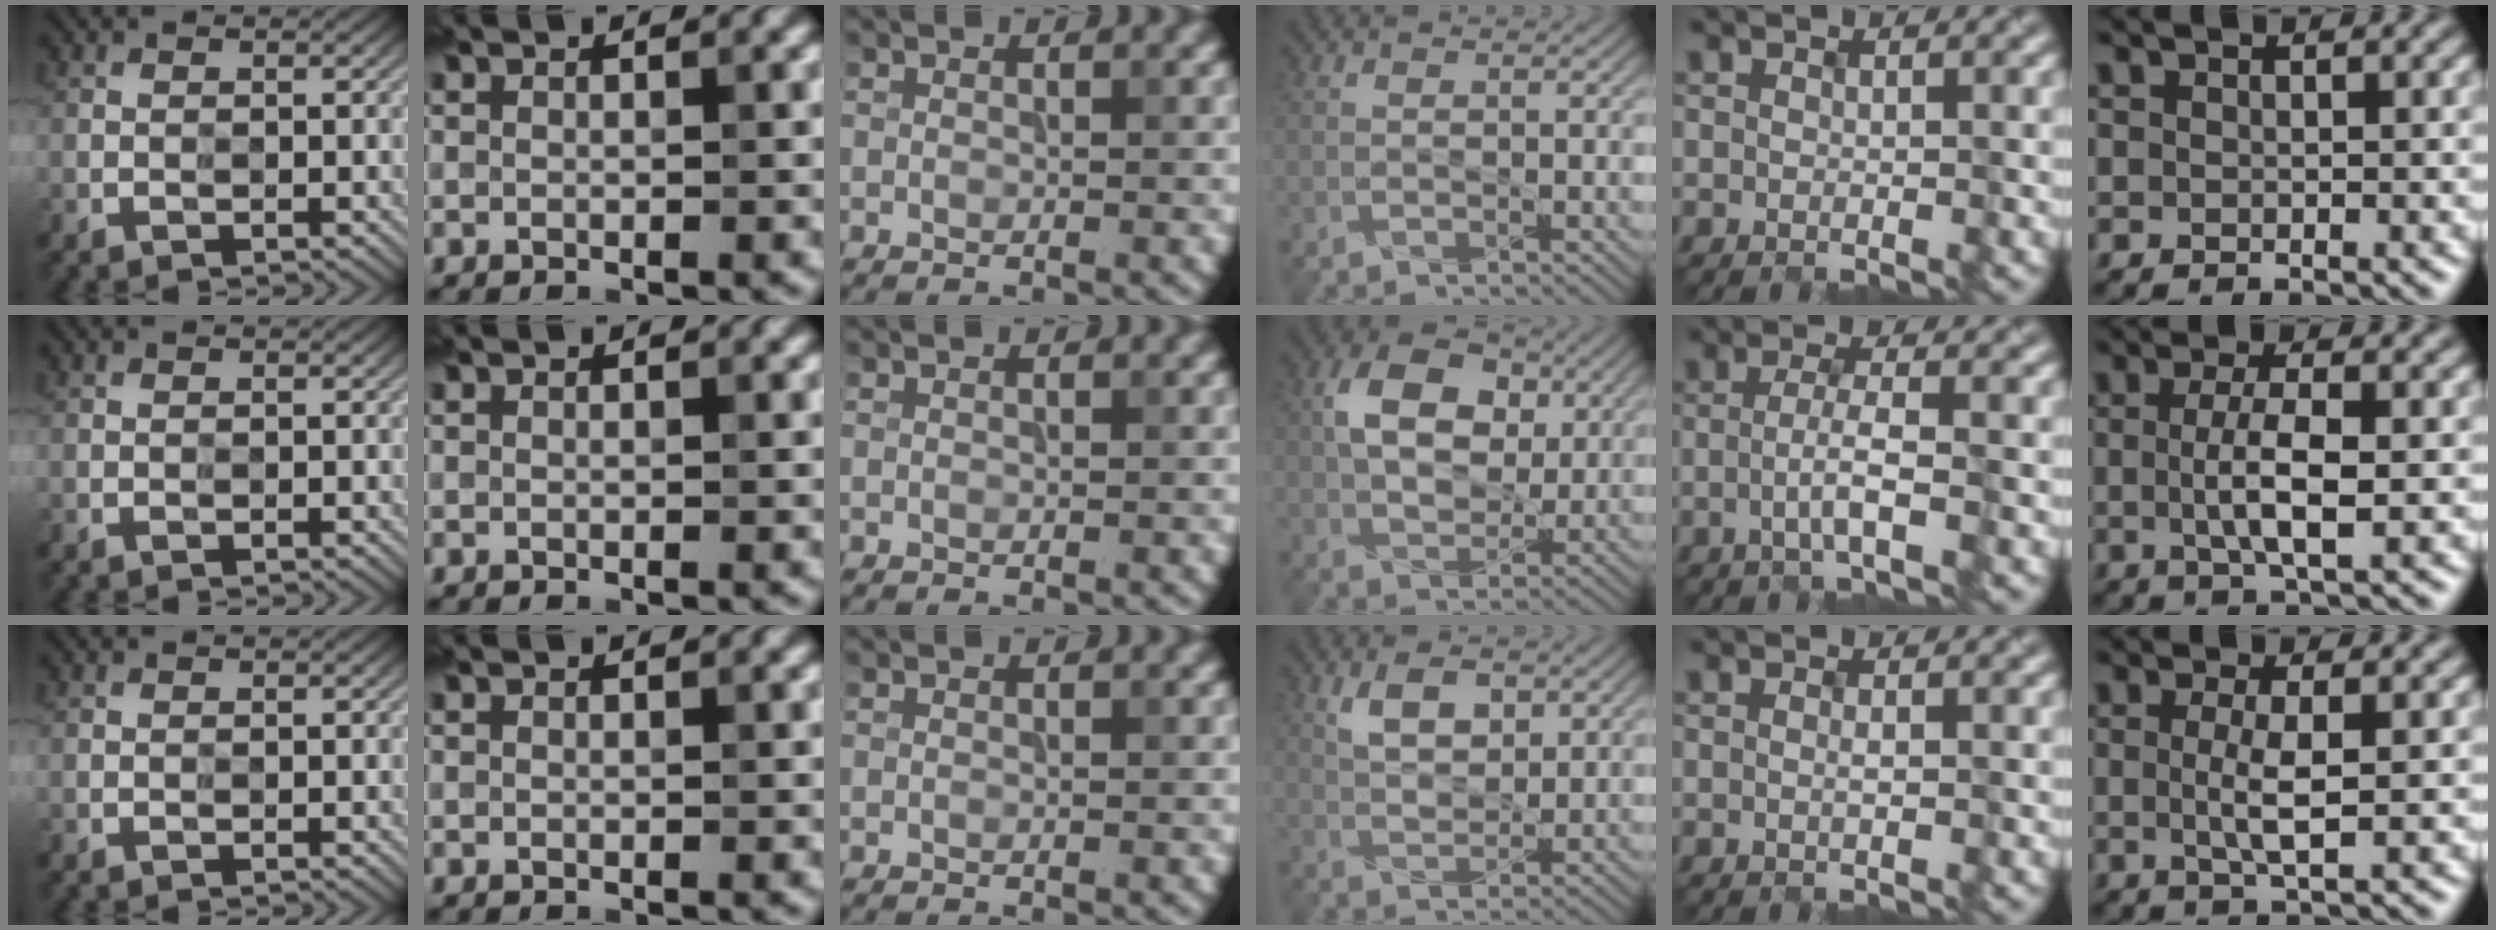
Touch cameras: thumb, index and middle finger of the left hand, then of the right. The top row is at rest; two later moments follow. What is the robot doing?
{"motion": "extract", "object": "file holder"}